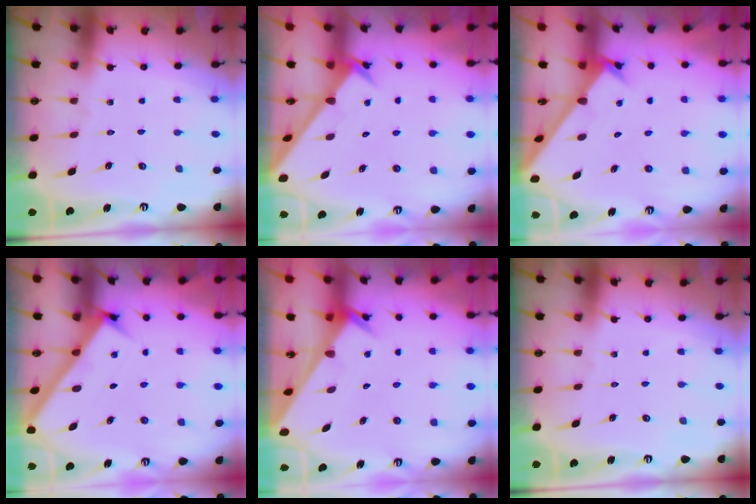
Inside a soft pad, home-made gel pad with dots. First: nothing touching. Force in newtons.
{"total": 2.4, "press": 2.4, "slide": 0.2}
{"total": 1.4, "press": 1.4, "slide": 0.1}
{"total": 2.9, "press": 2.9, "slide": 0.2}
{"total": 3.3, "press": 3.2, "slide": 0.3}
{"total": 0.0}